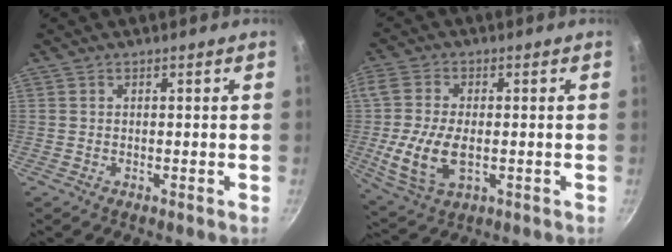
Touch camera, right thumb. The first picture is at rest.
{"total": 11.8, "force": [-1.6, 6.5, 9.8], "torque": [-0.205, -0.008, -0.033]}